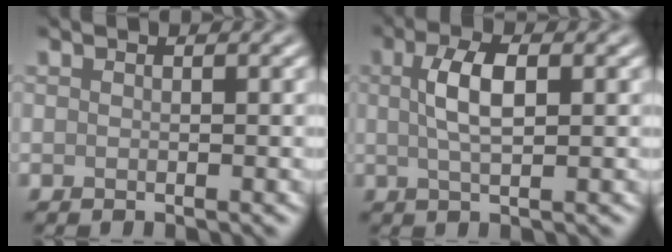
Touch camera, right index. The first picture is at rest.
{"total": 3.7, "force": [0.8, 1.2, 3.4], "torque": [-0.067, 0.007, 0.013]}